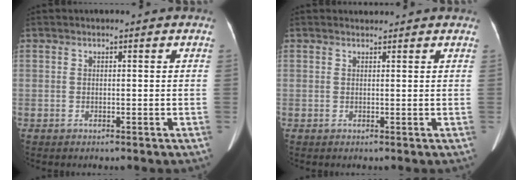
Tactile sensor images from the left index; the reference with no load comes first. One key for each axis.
{"total": 0.8, "fx": 0.8, "fy": 0.0, "fz": 0.2, "tx": -0.006, "ty": 0.010, "tz": 0.014}